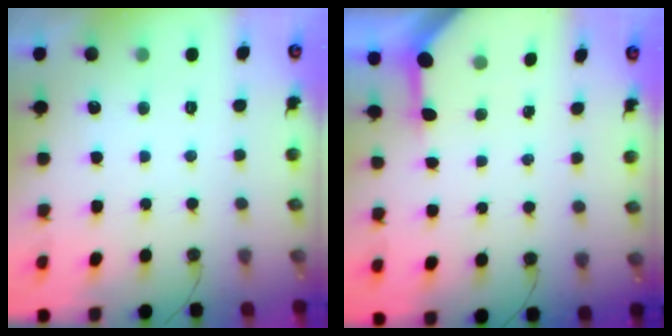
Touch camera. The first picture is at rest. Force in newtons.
{"total": 3.6, "press": 3.6, "slide": 0.4}